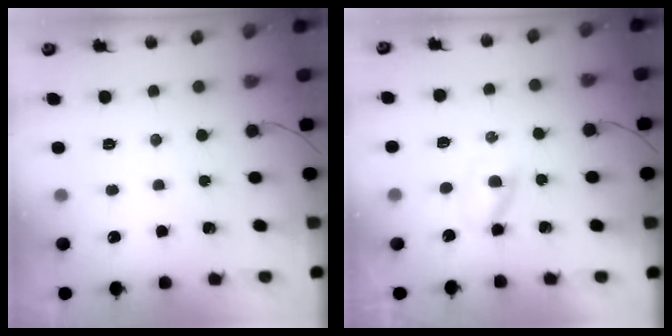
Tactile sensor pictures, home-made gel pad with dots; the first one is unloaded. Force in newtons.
{"total": 2.3, "press": 2.0, "slide": 1.1}